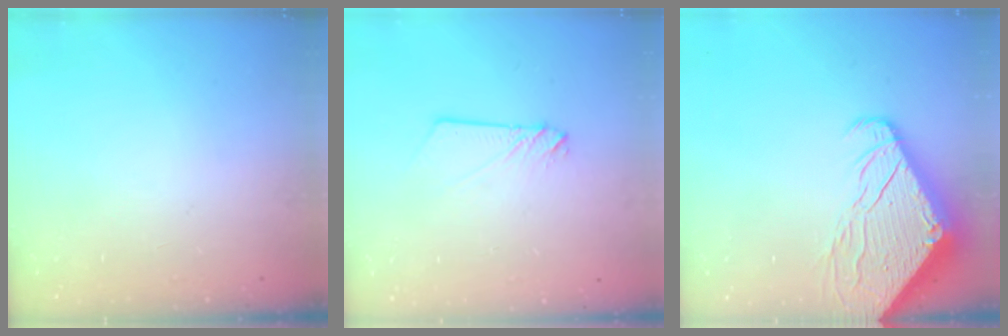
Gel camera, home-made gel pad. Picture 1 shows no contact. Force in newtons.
{"total": 2.9, "press": 2.9, "slide": 0.4}
{"total": 10.5, "press": 10.4, "slide": 1.2}